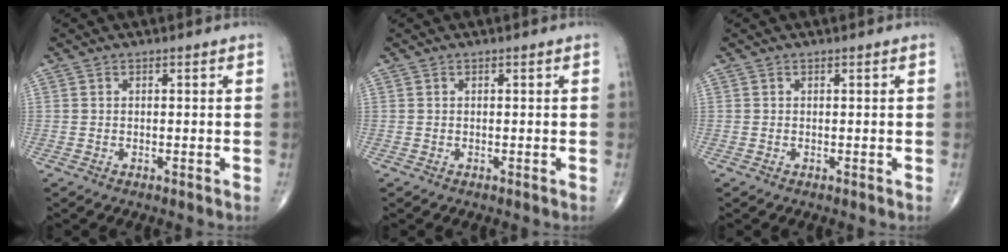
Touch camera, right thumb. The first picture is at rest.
{"total": 0.0}
{"total": 0.0}